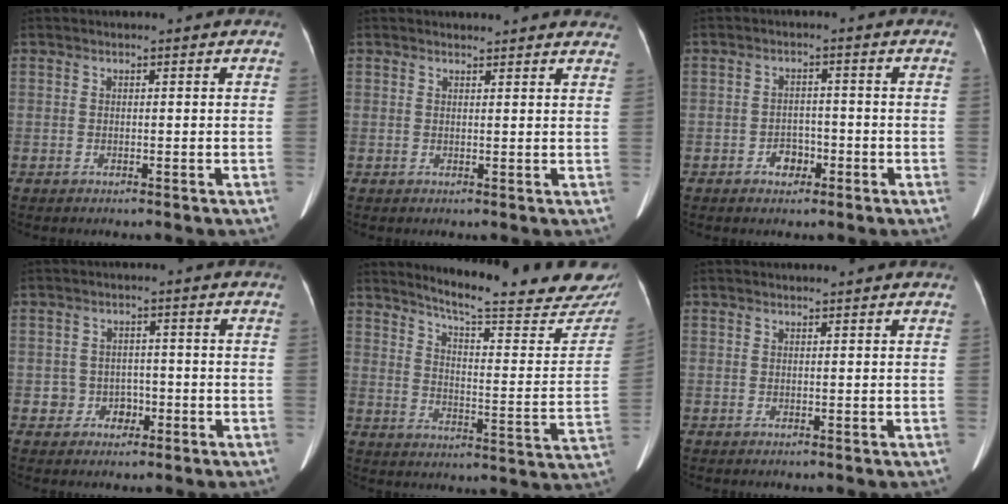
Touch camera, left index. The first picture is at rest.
{"total": 9.8, "force": [9.4, 1.9, 2.0], "torque": [-0.001, 0.007, 0.085]}
{"total": 2.9, "force": [-1.7, 1.9, 1.3], "torque": [-0.021, 0.003, -0.025]}
{"total": 3.0, "force": [-1.2, 2.8, 0.3], "torque": [-0.001, 0.009, -0.016]}
{"total": 24.3, "force": [21.9, 1.8, 10.3], "torque": [-0.149, -0.091, 0.268]}
{"total": 1.9, "force": [1.8, 0.0, 0.5], "torque": [-0.010, 0.011, 0.023]}